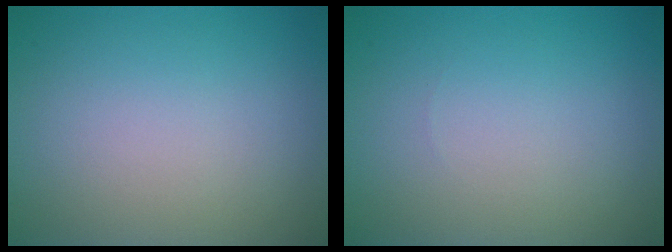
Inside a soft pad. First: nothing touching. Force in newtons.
{"total": 0.0}